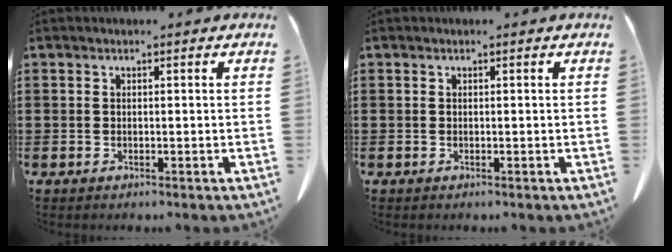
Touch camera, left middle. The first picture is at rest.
{"total": 0.0}